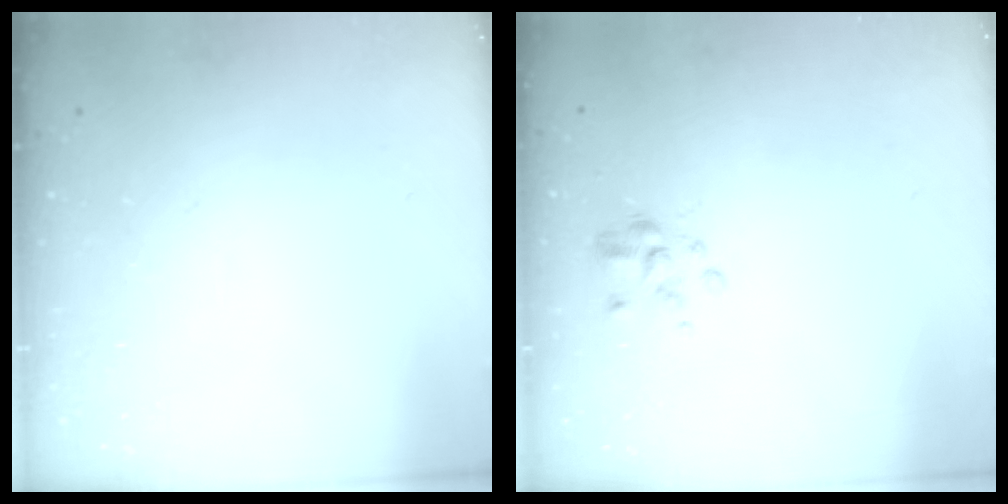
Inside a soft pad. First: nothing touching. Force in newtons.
{"total": 2.6, "press": 2.5, "slide": 0.8}